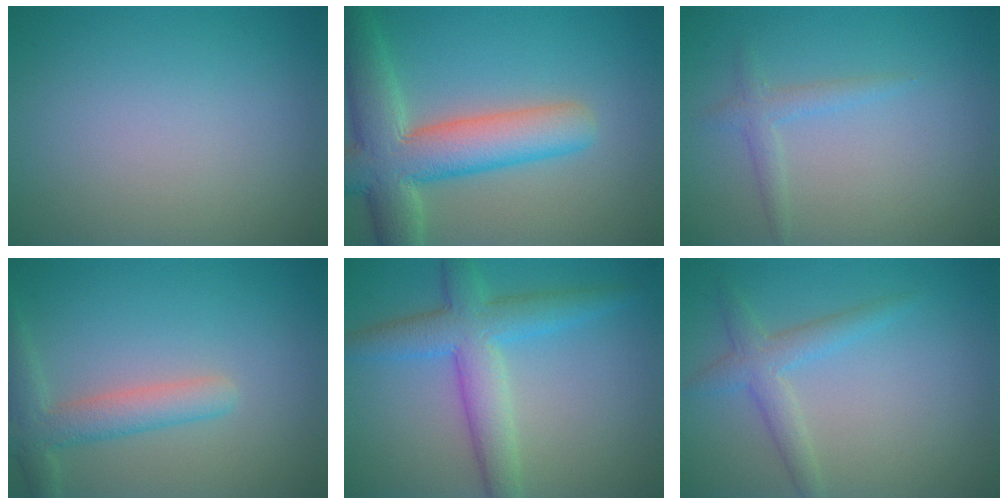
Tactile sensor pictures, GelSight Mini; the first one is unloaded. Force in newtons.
{"total": 8.6, "press": 8.6, "slide": 0.7}
{"total": 0.9, "press": 0.9, "slide": 0.1}
{"total": 3.5, "press": 3.5, "slide": 0.3}
{"total": 5.6, "press": 5.6, "slide": 0.1}
{"total": 2.6, "press": 2.6, "slide": 0.1}